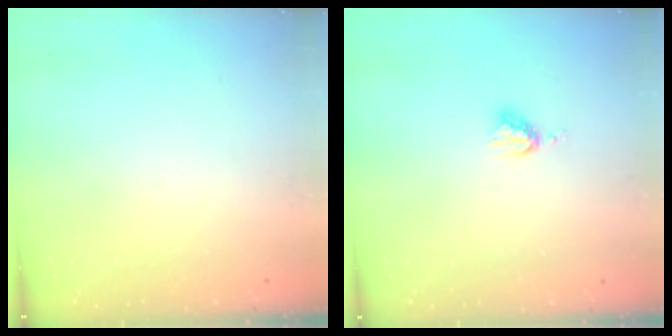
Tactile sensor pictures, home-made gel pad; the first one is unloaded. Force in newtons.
{"total": 5.4, "press": 5.4, "slide": 0.4}